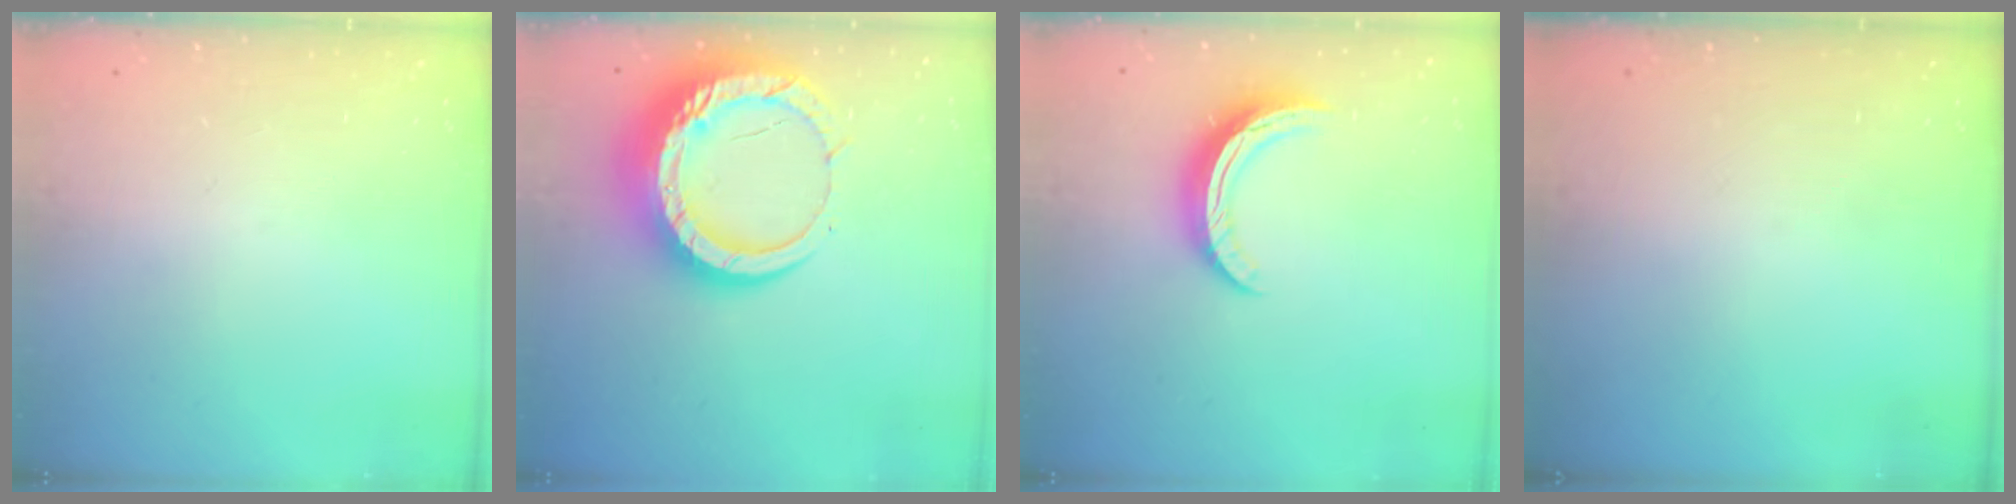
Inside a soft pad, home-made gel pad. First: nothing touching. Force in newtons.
{"total": 17.1, "press": 17.0, "slide": 1.6}
{"total": 9.3, "press": 9.3, "slide": 0.3}
{"total": 0.0}